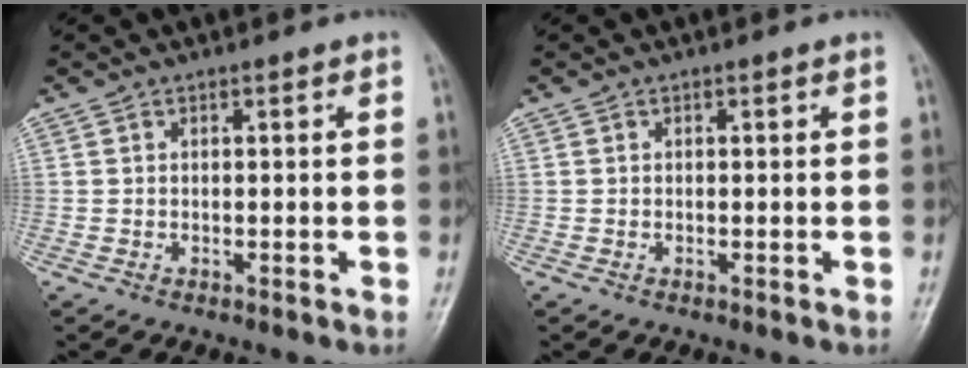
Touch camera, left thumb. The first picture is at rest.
{"total": 0.0}